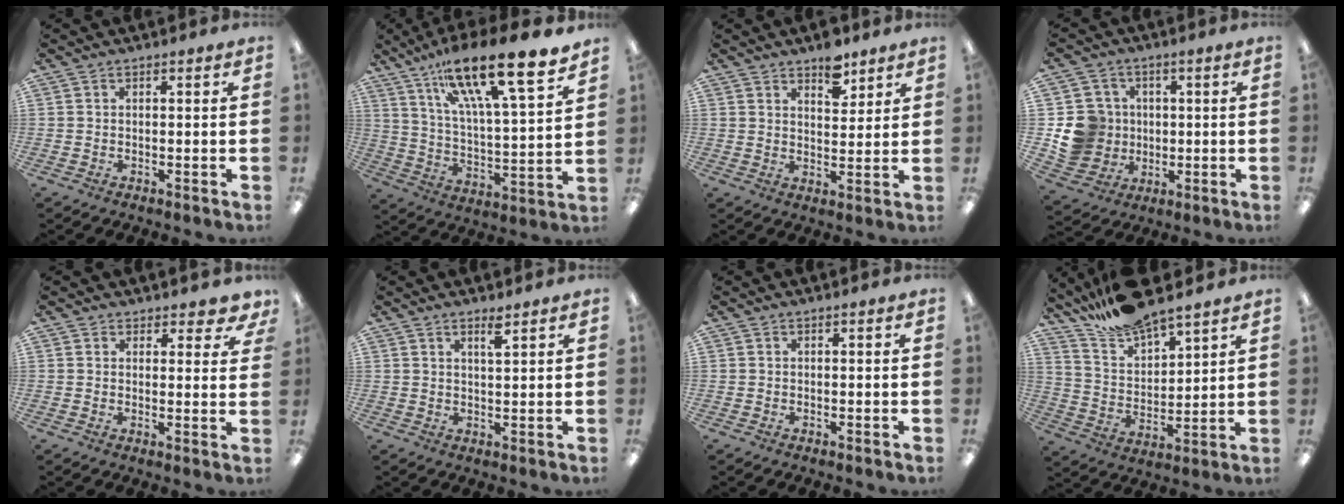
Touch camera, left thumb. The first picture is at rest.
{"total": 20.9, "force": [14.7, 4.5, 14.2], "torque": [-0.236, -0.092, 0.239]}
{"total": 6.3, "force": [4.8, 3.1, 2.8], "torque": [-0.020, -0.031, 0.079]}
{"total": 10.8, "force": [0.0, 10.4, 2.9], "torque": [-0.072, 0.014, 0.013]}
{"total": 3.3, "force": [2.8, 1.8, 0.7], "torque": [0.003, -0.017, 0.047]}
{"total": 2.9, "force": [2.3, 0.2, 1.8], "torque": [-0.035, -0.005, 0.039]}
{"total": 0.0}
{"total": 13.0, "force": [12.0, 2.2, 4.4], "torque": [-0.102, -0.080, 0.220]}